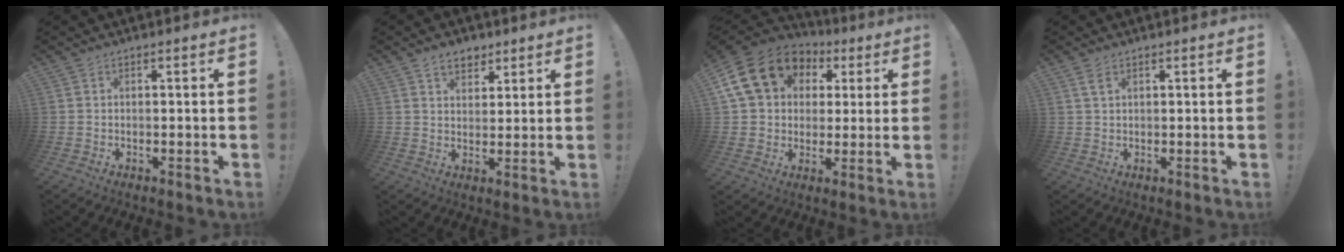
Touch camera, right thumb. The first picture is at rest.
{"total": 6.1, "force": [3.9, 4.2, 2.2], "torque": [-0.026, -0.018, 0.070]}
{"total": 18.9, "force": [6.6, 14.7, 9.9], "torque": [-0.167, -0.011, 0.135]}
{"total": 2.6, "force": [1.4, 1.1, 1.9], "torque": [-0.031, -0.003, 0.025]}